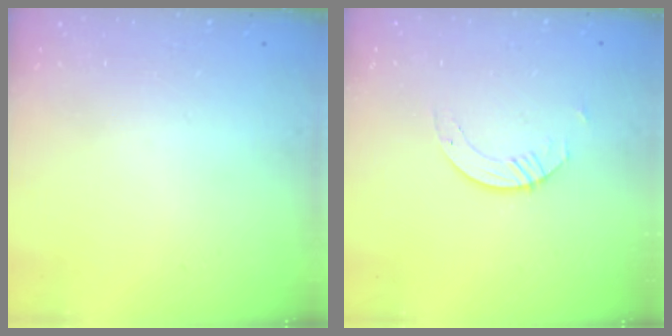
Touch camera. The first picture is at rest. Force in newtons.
{"total": 3.2, "press": 3.1, "slide": 0.3}